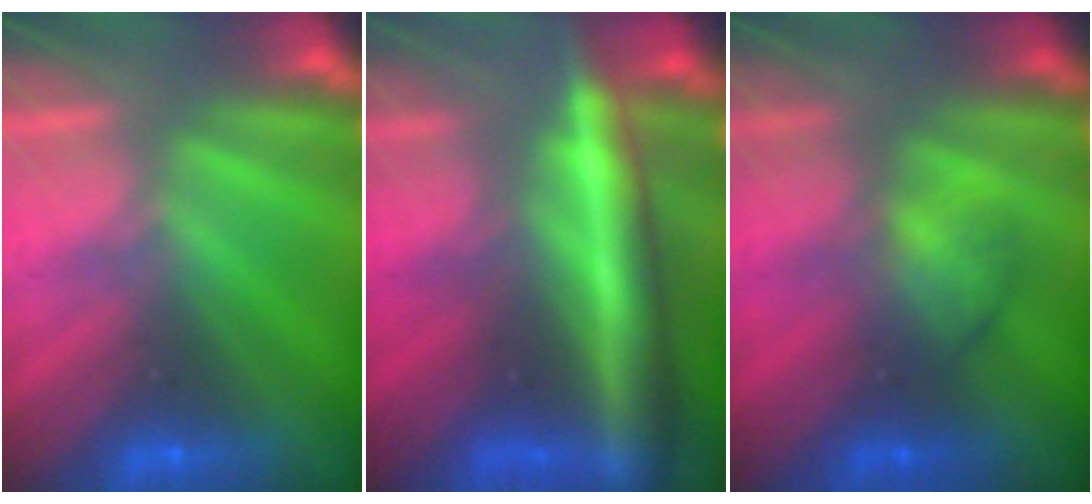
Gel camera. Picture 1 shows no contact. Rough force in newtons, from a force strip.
{"total": 6.6}
{"total": 2.0}